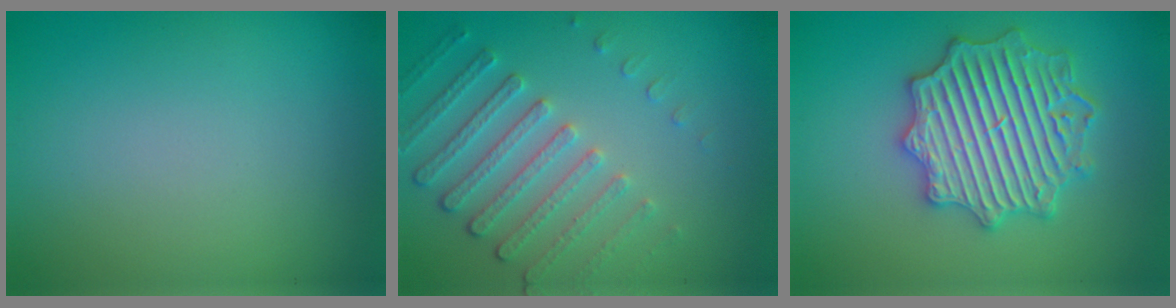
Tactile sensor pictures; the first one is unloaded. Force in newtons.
{"total": 4.5, "press": 3.5, "slide": 2.9}
{"total": 6.7, "press": 6.6, "slide": 1.2}